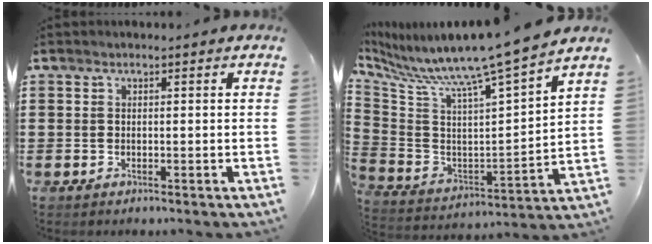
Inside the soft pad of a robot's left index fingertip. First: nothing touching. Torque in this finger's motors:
{"motor_torque": [2.14, 0.00, 0.44, 0.12]}